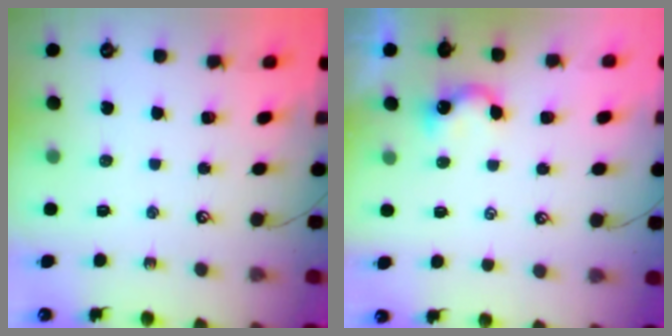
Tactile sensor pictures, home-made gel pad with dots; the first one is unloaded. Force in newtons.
{"total": 1.8, "press": 1.8, "slide": 0.4}